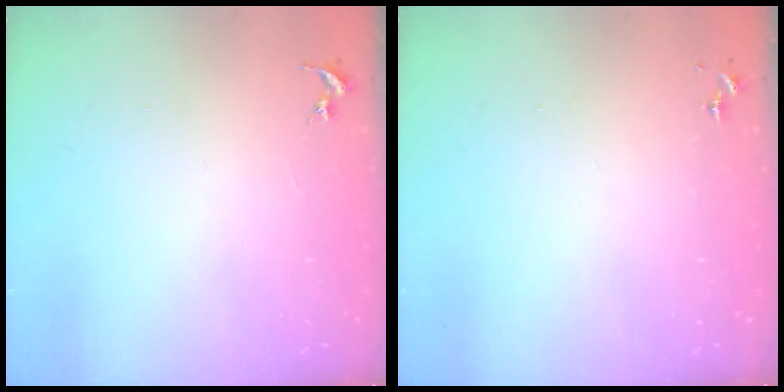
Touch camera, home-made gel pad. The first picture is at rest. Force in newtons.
{"total": 0.0}